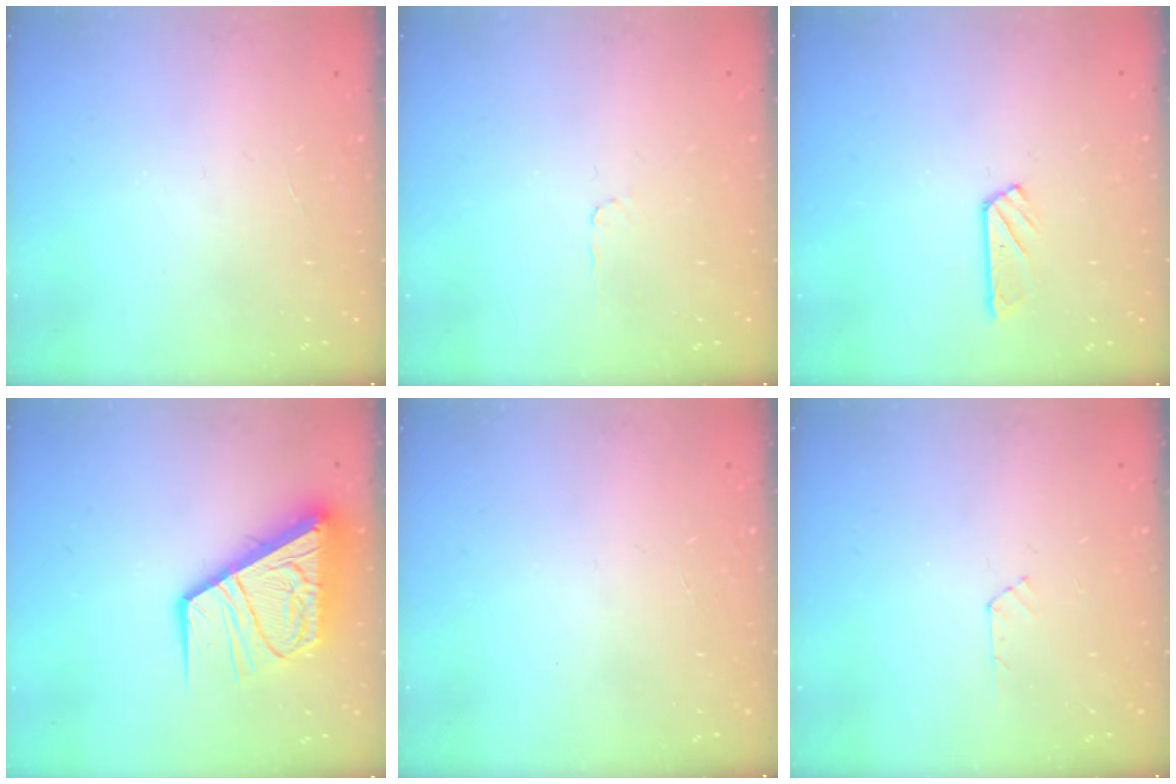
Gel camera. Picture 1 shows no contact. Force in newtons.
{"total": 2.8, "press": 2.8, "slide": 0.4}
{"total": 4.2, "press": 4.2, "slide": 0.4}
{"total": 16.5, "press": 16.4, "slide": 2.0}
{"total": 0.0}
{"total": 3.3, "press": 3.2, "slide": 0.3}